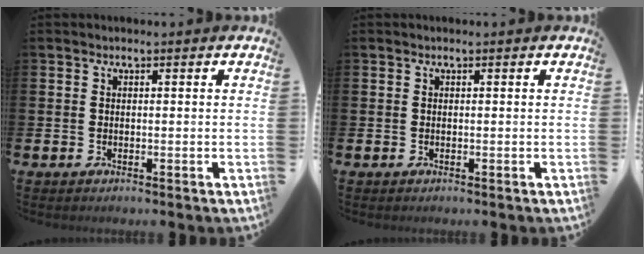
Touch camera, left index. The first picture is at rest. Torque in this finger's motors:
{"motor_torque": [0.01, 0.01, 0.00, 0.00]}